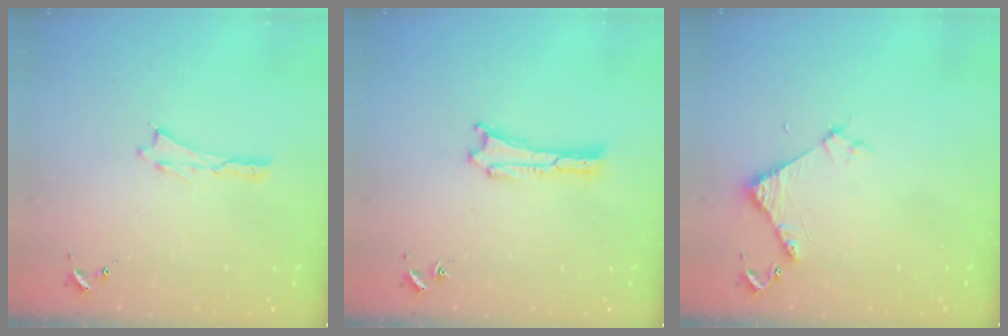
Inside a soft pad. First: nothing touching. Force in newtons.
{"total": 0.0}
{"total": 3.8, "press": 3.8, "slide": 0.3}